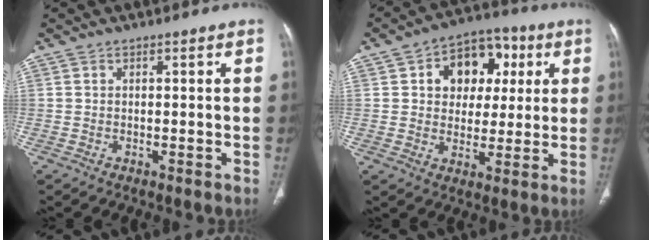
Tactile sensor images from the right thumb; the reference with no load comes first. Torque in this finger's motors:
{"motor_torque": [0.22, 2.27, 0.92, 0.61, 0.07]}